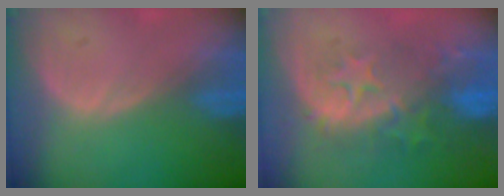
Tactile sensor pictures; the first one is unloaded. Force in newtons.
{"total": 9.7, "press": 9.1, "slide": 3.2}